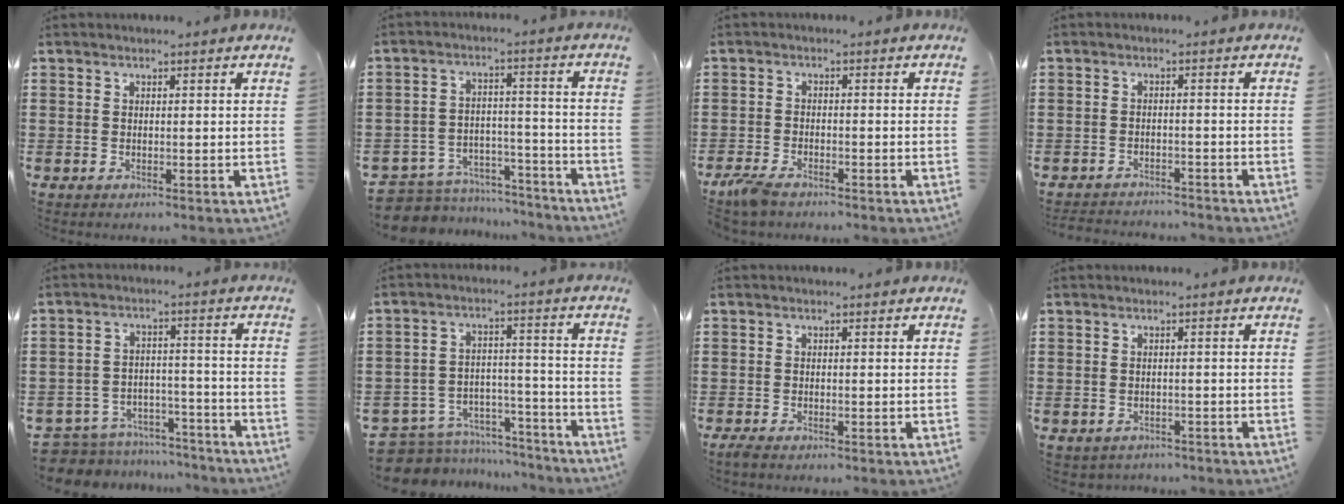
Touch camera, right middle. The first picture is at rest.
{"total": 6.3, "force": [-6.1, 1.5, 0.5], "torque": [-0.022, 0.014, -0.127]}
{"total": 3.0, "force": [-2.5, 0.9, 1.5], "torque": [-0.047, -0.002, -0.056]}
{"total": 2.4, "force": [-2.4, 0.2, 0.0], "torque": [-0.005, 0.000, -0.053]}
{"total": 6.5, "force": [-6.4, 1.3, 0.6], "torque": [-0.028, 0.014, -0.134]}
{"total": 6.9, "force": [-6.5, 2.2, 1.0], "torque": [-0.035, 0.011, -0.132]}
{"total": 1.0, "force": [-0.8, 0.2, 0.6], "torque": [-0.020, -0.006, -0.018]}
{"total": 1.0, "force": [-0.9, 0.3, -0.2], "torque": [-0.001, 0.003, -0.022]}